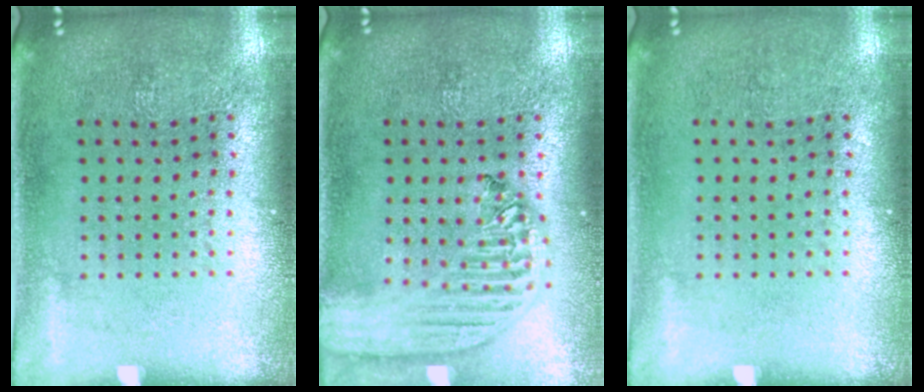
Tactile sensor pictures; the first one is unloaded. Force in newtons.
{"total": 2.3, "press": 2.0, "slide": 1.2}
{"total": 0.0}